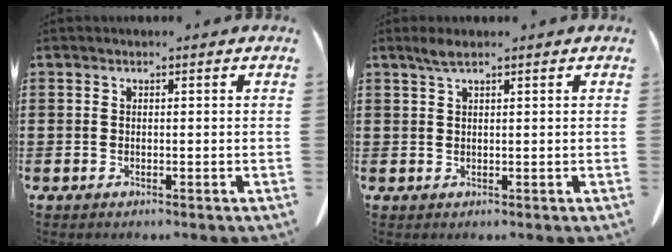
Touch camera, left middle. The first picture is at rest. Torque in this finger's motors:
{"motor_torque": [0.22, 0.23, 0.03, 0.02]}